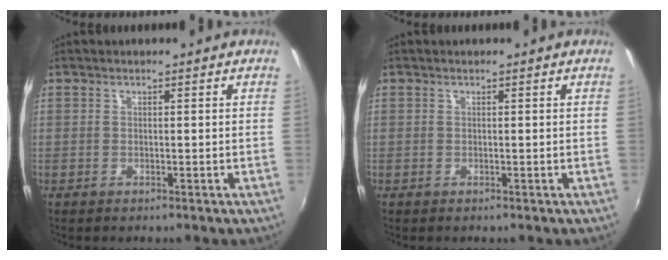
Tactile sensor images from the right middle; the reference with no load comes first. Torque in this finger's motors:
{"motor_torque": [-0.13, 0.13, 0.02, -0.01]}